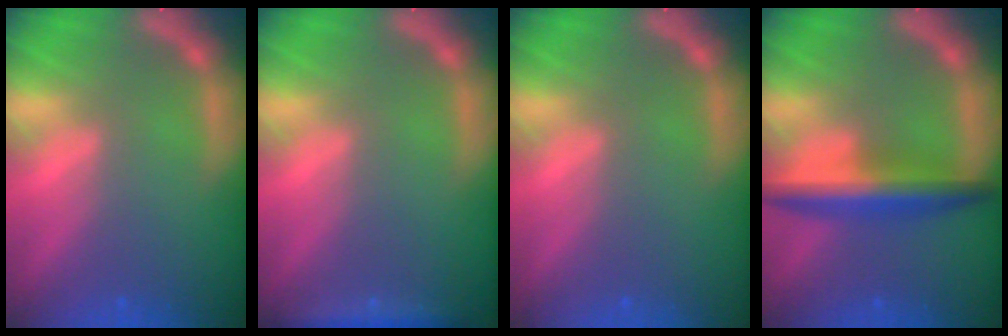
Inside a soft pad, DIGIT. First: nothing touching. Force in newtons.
{"total": 2.4}
{"total": 0.0}
{"total": 5.5}